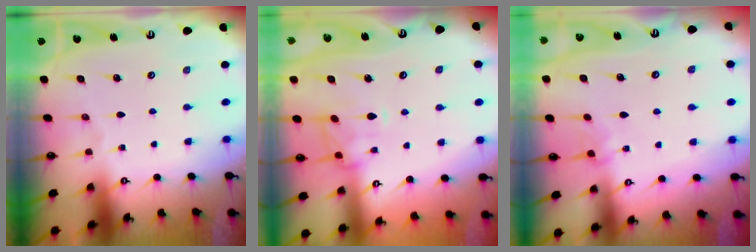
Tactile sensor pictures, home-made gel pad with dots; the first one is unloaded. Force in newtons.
{"total": 3.0, "press": 2.8, "slide": 1.2}
{"total": 2.4, "press": 2.4, "slide": 0.5}